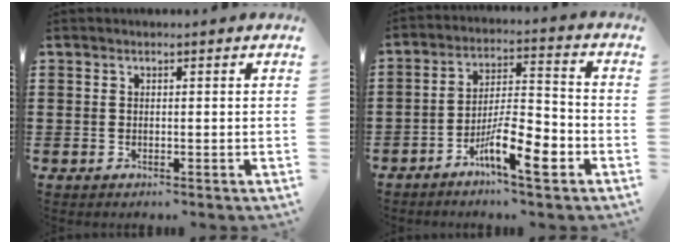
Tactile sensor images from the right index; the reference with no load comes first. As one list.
[{"total": 9.3, "force": [-5.5, 2.5, 7.1], "torque": [-0.132, 0.008, -0.099]}]